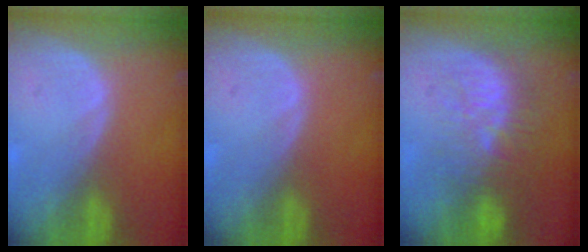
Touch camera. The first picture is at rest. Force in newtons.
{"total": 0.0}
{"total": 9.4, "press": 8.9, "slide": 2.9}